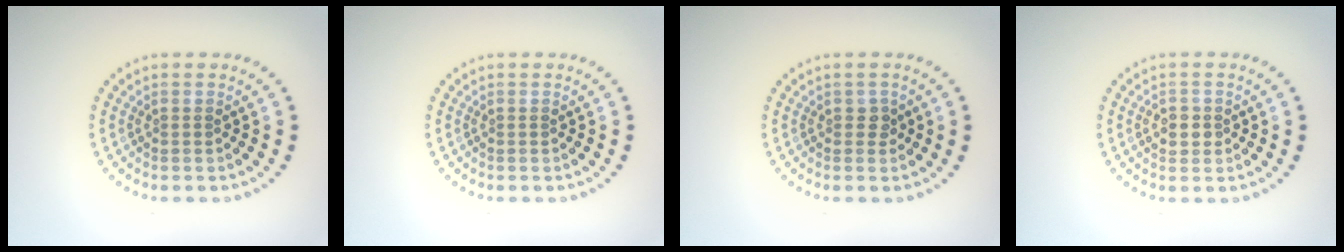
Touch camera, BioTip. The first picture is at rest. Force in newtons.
{"total": 0.0}
{"total": 0.8, "press": 0.8, "slide": 0.3}
{"total": 1.7, "press": 1.7, "slide": 0.1}